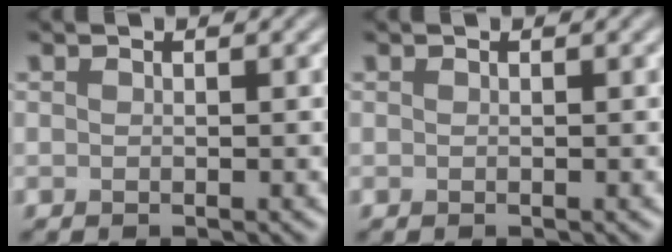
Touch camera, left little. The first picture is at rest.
{"total": 0.0}